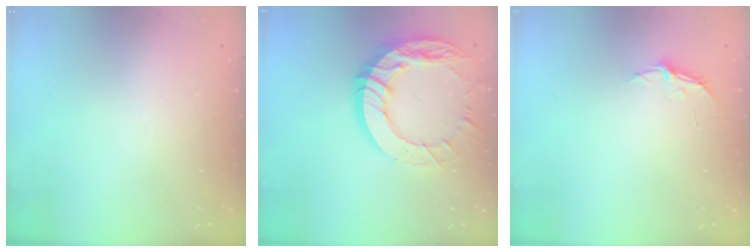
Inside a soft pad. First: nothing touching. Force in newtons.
{"total": 16.7, "press": 16.6, "slide": 1.6}
{"total": 3.8, "press": 3.8, "slide": 0.3}